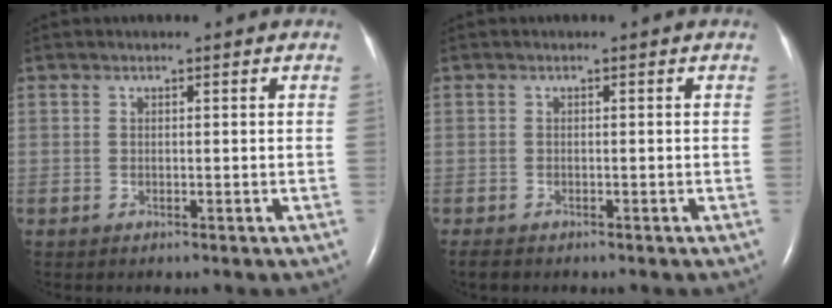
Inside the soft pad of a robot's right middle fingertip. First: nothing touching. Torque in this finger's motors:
{"motor_torque": [0.29, -0.28, -0.01, 0.02]}